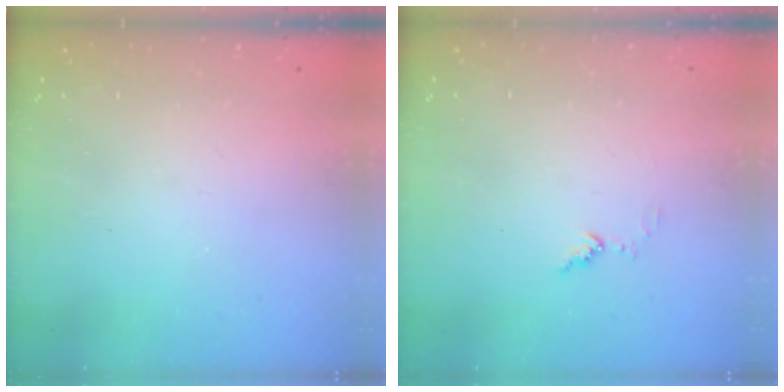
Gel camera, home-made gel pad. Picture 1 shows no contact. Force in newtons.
{"total": 4.9, "press": 4.9, "slide": 0.3}